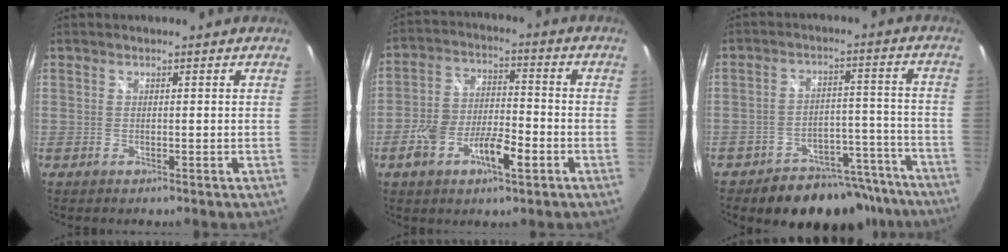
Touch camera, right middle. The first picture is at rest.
{"total": 10.4, "force": [-4.6, 4.5, 8.2], "torque": [-0.168, 0.005, -0.079]}
{"total": 16.7, "force": [-13.7, 8.3, 4.8], "torque": [-0.084, 0.046, -0.163]}